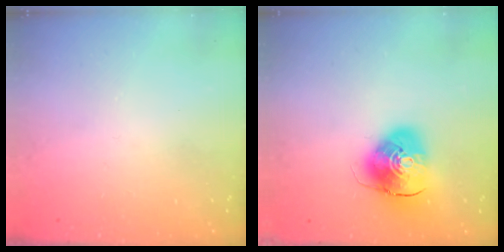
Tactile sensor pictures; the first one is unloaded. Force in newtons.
{"total": 10.5, "press": 10.4, "slide": 1.8}